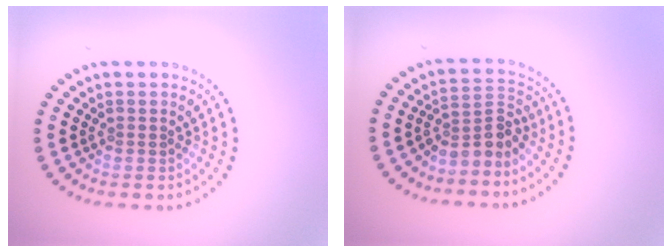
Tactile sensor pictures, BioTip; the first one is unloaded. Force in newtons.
{"total": 2.9, "press": 2.1, "slide": 2.0}